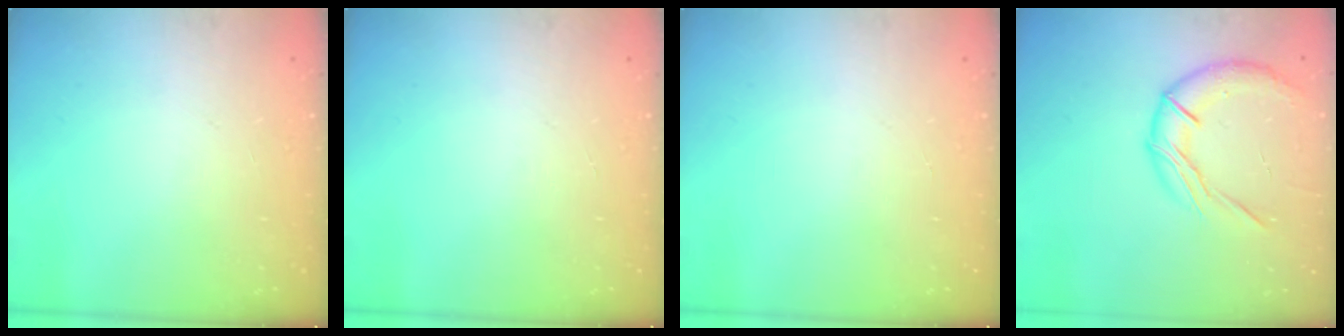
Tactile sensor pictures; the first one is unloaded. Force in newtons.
{"total": 0.0}
{"total": 0.0}
{"total": 13.4, "press": 13.4, "slide": 1.3}